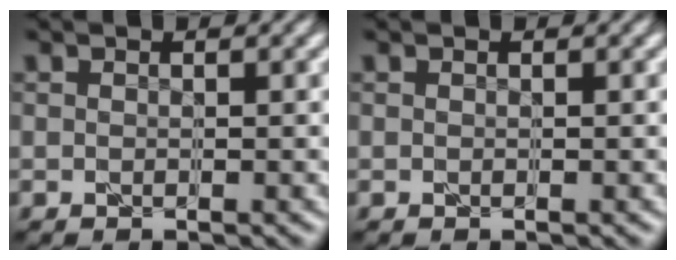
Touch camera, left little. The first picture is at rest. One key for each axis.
{"total": 0.0}